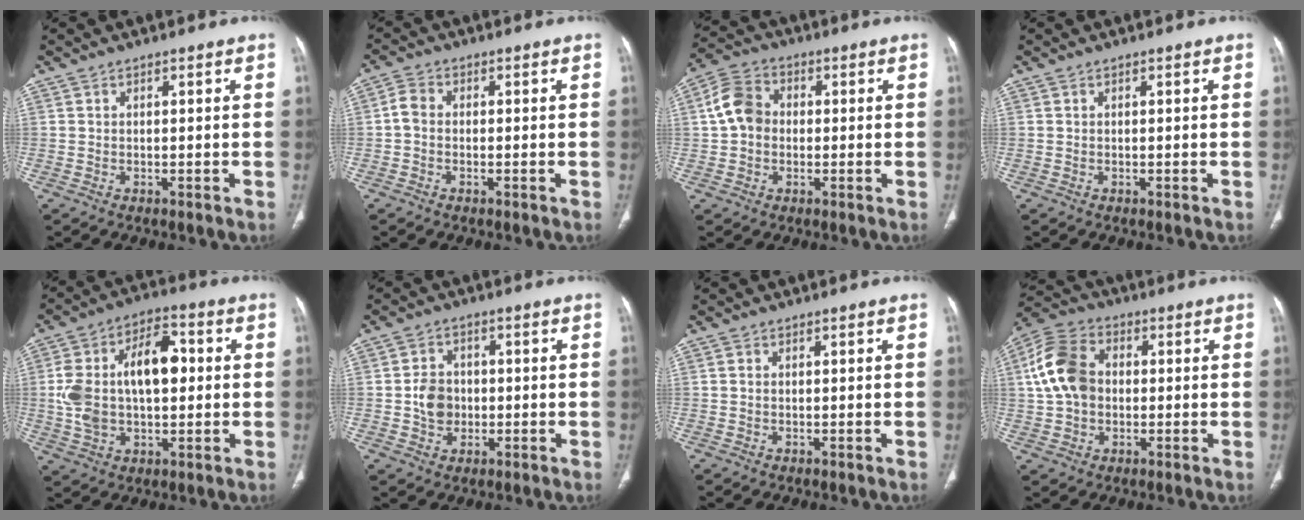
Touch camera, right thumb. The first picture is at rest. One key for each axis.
{"total": 2.9, "fx": -0.5, "fy": 2.1, "fz": 1.9, "tx": -0.036, "ty": 0.009, "tz": -0.018}
{"total": 7.6, "fx": 0.2, "fy": 6.2, "fz": 4.4, "tx": -0.071, "ty": 0.020, "tz": -0.008}
{"total": 0.0}
{"total": 16.8, "fx": 1.3, "fy": 9.6, "fz": 13.7, "tx": -0.240, "ty": 0.033, "tz": 0.023}
{"total": 5.9, "fx": -0.5, "fy": 4.9, "fz": 3.1, "tx": -0.037, "ty": 0.007, "tz": -0.012}
{"total": 0.5, "fx": 0.0, "fy": 0.4, "fz": 0.3, "tx": -0.002, "ty": 0.000, "tz": -0.002}
{"total": 11.8, "fx": 0.8, "fy": 8.8, "fz": 7.8, "tx": -0.140, "ty": 0.023, "tz": 0.006}